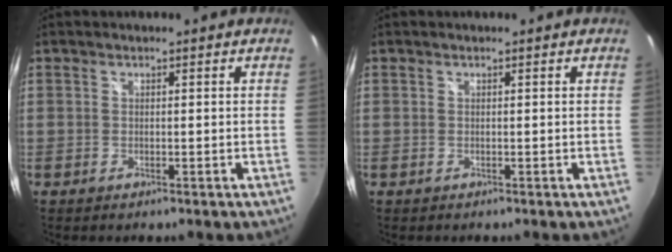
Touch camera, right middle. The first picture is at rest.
{"total": 0.0}